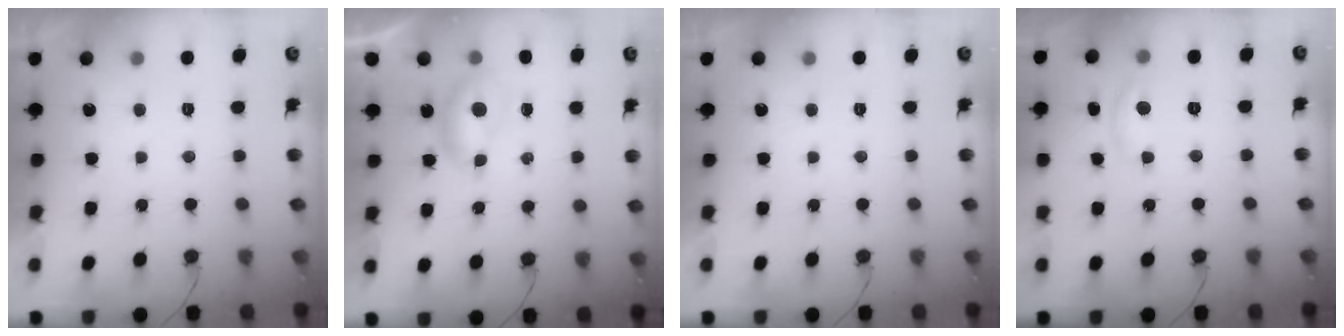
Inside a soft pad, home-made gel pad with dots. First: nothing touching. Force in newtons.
{"total": 4.7, "press": 4.7, "slide": 0.5}
{"total": 0.0}
{"total": 5.5, "press": 5.5, "slide": 0.3}